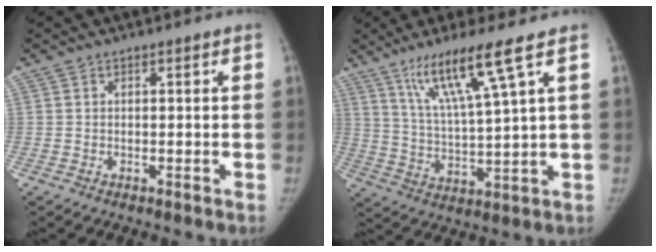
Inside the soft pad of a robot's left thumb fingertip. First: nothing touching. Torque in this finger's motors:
{"motor_torque": [0.99, -0.39, 1.27, -1.31, 0.51]}